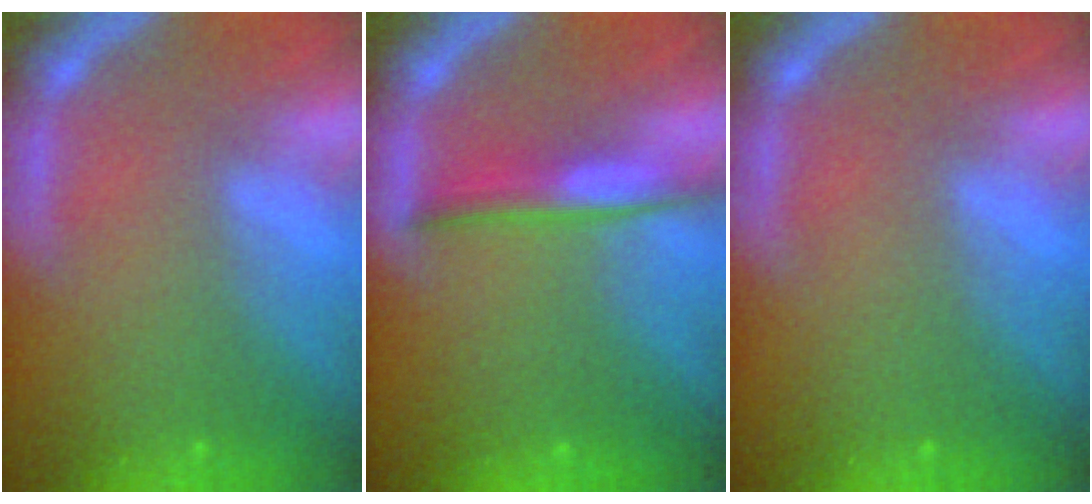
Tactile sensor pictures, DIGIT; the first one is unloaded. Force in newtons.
{"total": 3.0}
{"total": 0.0}